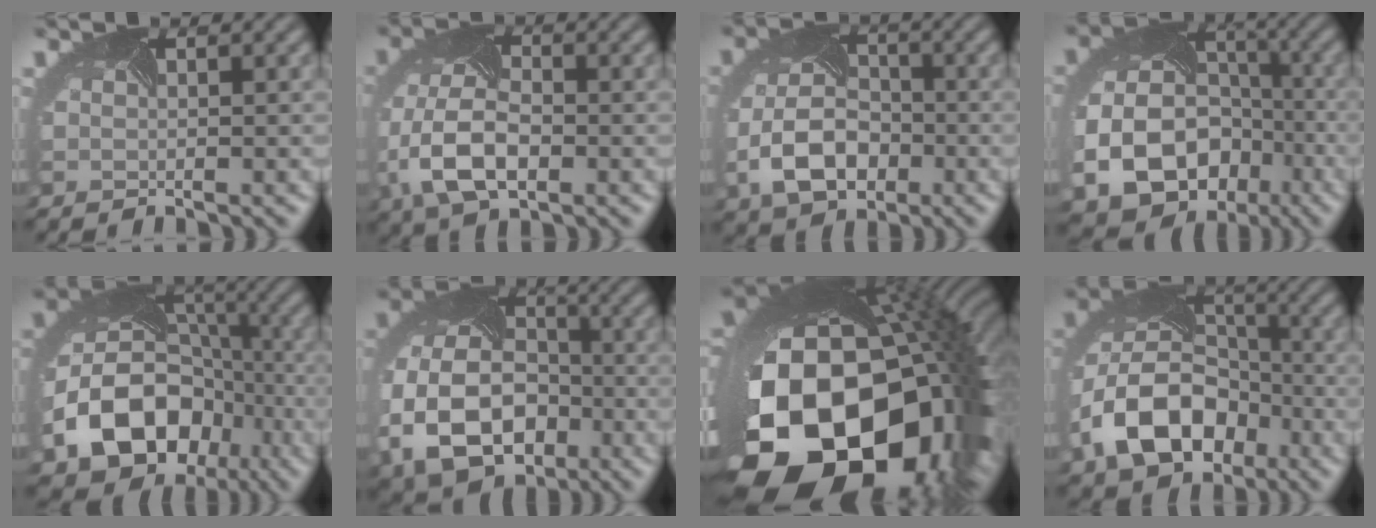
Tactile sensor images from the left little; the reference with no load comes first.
{"total": 7.4, "force": [-2.3, 4.4, 5.5], "torque": [-0.131, -0.010, -0.049]}
{"total": 6.8, "force": [-2.4, 4.7, 4.4], "torque": [-0.097, -0.016, -0.040]}
{"total": 18.0, "force": [-6.5, 14.7, 8.0], "torque": [-0.168, -0.068, -0.092]}
{"total": 14.4, "force": [-5.6, 11.1, 7.4], "torque": [-0.143, -0.027, -0.090]}
{"total": 12.7, "force": [-4.5, 8.9, 7.9], "torque": [-0.173, -0.035, -0.079]}
{"total": 22.6, "force": [-7.8, 14.8, 15.2], "torque": [-0.306, -0.092, -0.089]}
{"total": 10.8, "force": [-4.5, 7.4, 6.4], "torque": [-0.135, -0.011, -0.084]}